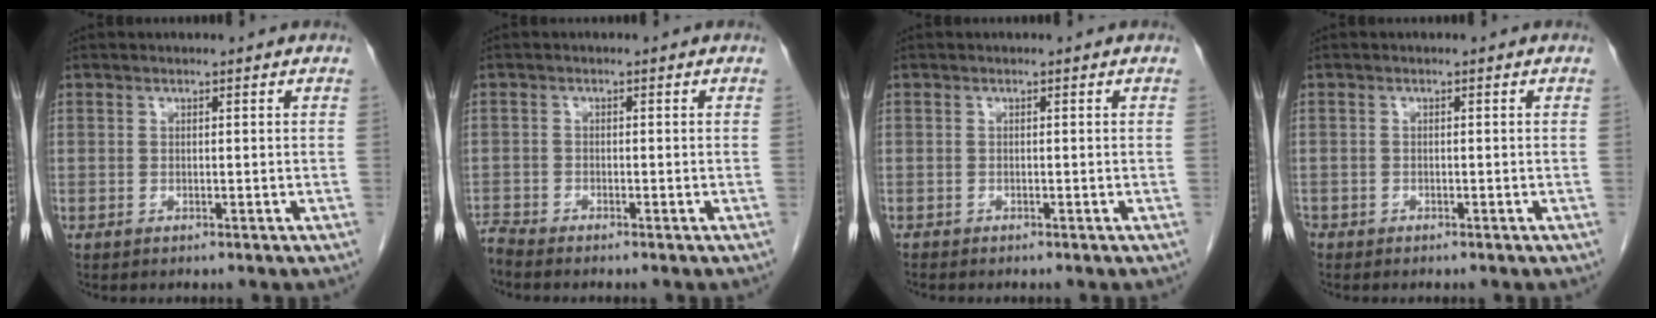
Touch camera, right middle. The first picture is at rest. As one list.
[{"total": 1.9, "force": [-1.9, -0.3, 0.0], "torque": [-0.005, -0.010, -0.038]}, {"total": 0.5, "force": [-0.5, 0.0, 0.0], "torque": [-0.012, -0.003, -0.013]}, {"total": 1.0, "force": [-0.8, 0.5, 0.2], "torque": [-0.009, 0.000, -0.017]}]